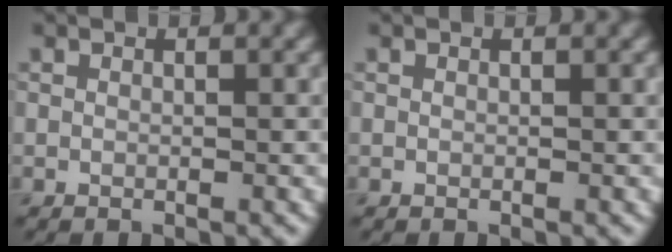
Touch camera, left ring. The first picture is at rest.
{"total": 0.0}